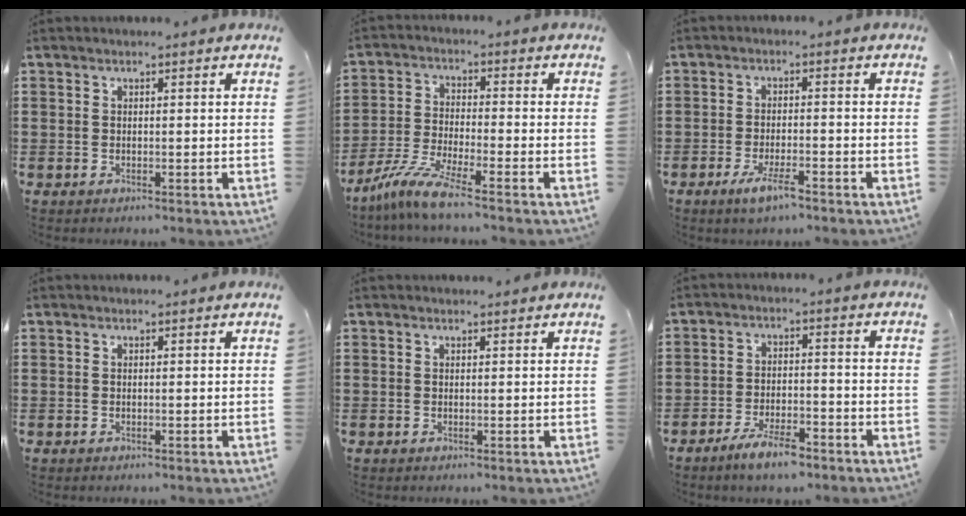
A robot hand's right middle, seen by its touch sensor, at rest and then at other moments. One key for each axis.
{"total": 7.0, "fx": -5.7, "fy": 0.1, "fz": 3.9, "tx": -0.096, "ty": -0.017, "tz": -0.116}
{"total": 4.4, "fx": -2.7, "fy": 1.0, "fz": 3.3, "tx": -0.072, "ty": -0.003, "tz": -0.052}
{"total": 0.0}
{"total": 0.6, "fx": 0.5, "fy": 0.2, "fz": 0.0, "tx": 0.006, "ty": -0.003, "tz": 0.008}
{"total": 5.3, "fx": -4.4, "fy": 1.3, "fz": 2.7, "tx": -0.056, "ty": 0.001, "tz": -0.084}